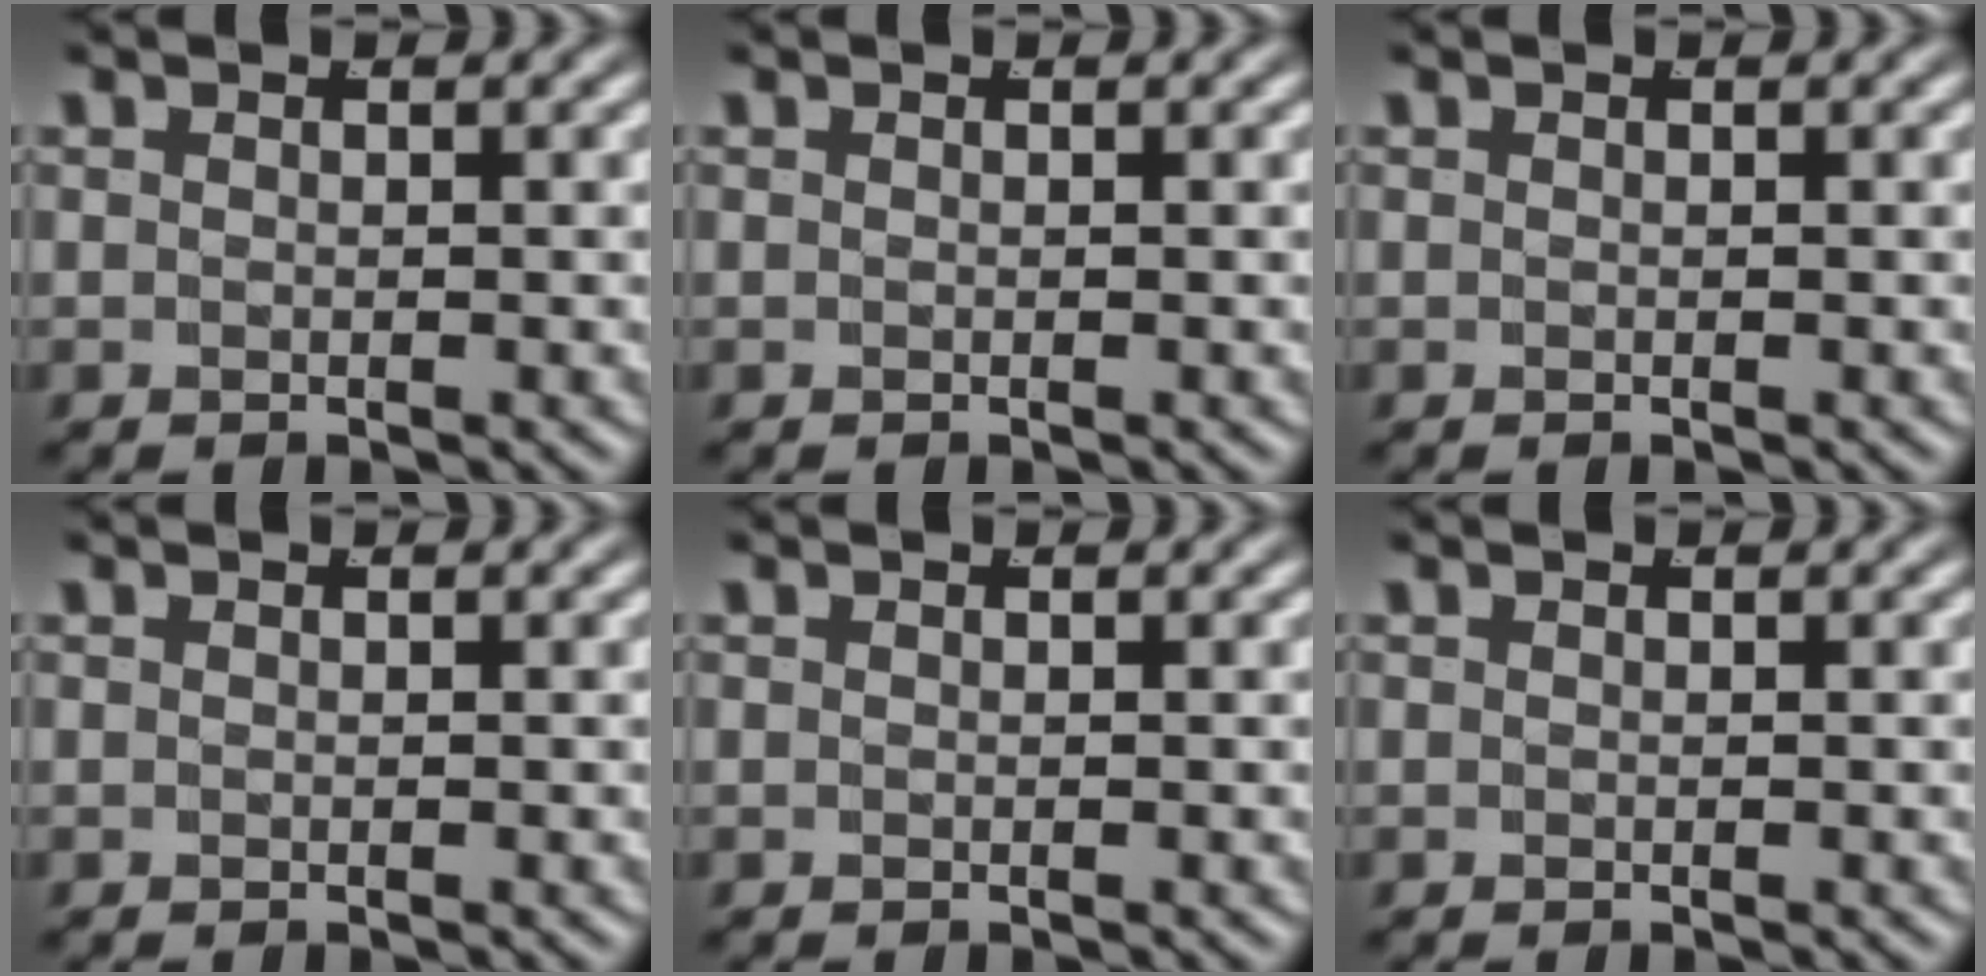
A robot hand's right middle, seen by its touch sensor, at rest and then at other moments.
{"total": 0.0}
{"total": 0.0}
{"total": 0.0}
{"total": 0.0}
{"total": 0.0}